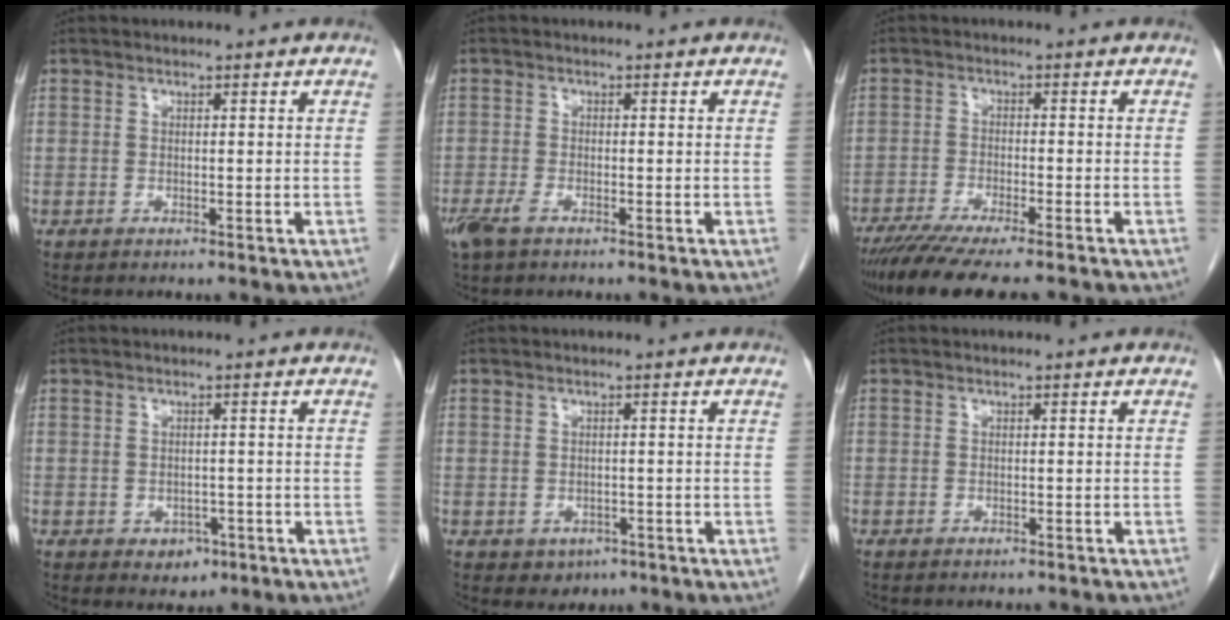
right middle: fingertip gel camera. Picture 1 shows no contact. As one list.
[{"total": 2.9, "force": [-1.9, 1.0, 2.0], "torque": [-0.048, -0.005, -0.035]}, {"total": 12.2, "force": [-9.9, 1.2, 6.9], "torque": [-0.103, -0.026, -0.156]}, {"total": 2.6, "force": [-1.2, 2.0, 1.3], "torque": [-0.011, 0.004, -0.007]}, {"total": 2.3, "force": [-1.1, 1.9, 0.8], "torque": [-0.009, 0.004, -0.004]}, {"total": 3.7, "force": [-3.2, 0.9, 1.4], "torque": [-0.019, -0.005, -0.036]}]